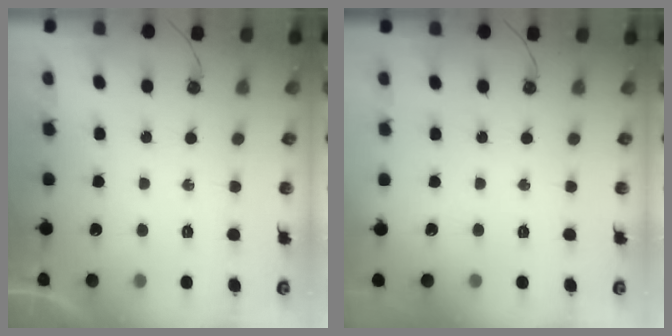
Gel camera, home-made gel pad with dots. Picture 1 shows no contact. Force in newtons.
{"total": 0.0}